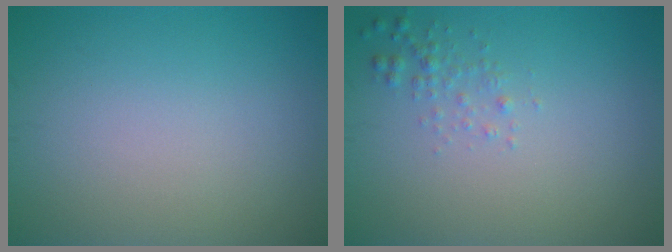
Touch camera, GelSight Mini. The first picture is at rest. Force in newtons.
{"total": 1.1, "press": 1.1, "slide": 0.1}